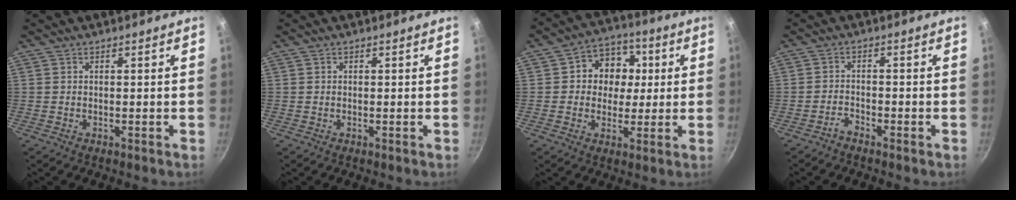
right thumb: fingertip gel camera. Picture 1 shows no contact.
{"total": 0.0}
{"total": 10.4, "force": [1.6, 9.1, 4.9], "torque": [-0.029, 0.005, 0.014]}
{"total": 1.9, "force": [-1.8, 0.6, 0.5], "torque": [-0.009, 0.017, -0.035]}